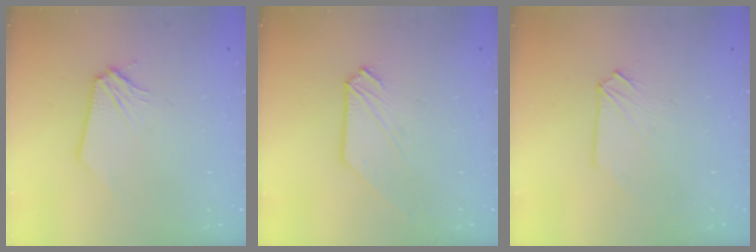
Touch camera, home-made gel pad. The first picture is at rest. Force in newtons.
{"total": 0.7, "press": 0.7, "slide": 0.1}
{"total": 0.9, "press": 0.9, "slide": 0.2}